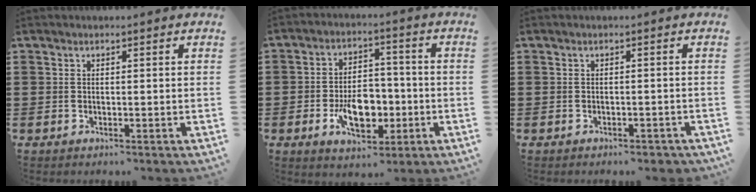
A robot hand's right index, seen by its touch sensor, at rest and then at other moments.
{"total": 8.6, "force": [-2.5, 5.1, 6.4], "torque": [-0.103, -0.001, -0.049]}
{"total": 1.0, "force": [-0.9, 0.2, 0.4], "torque": [-0.012, -0.004, -0.018]}